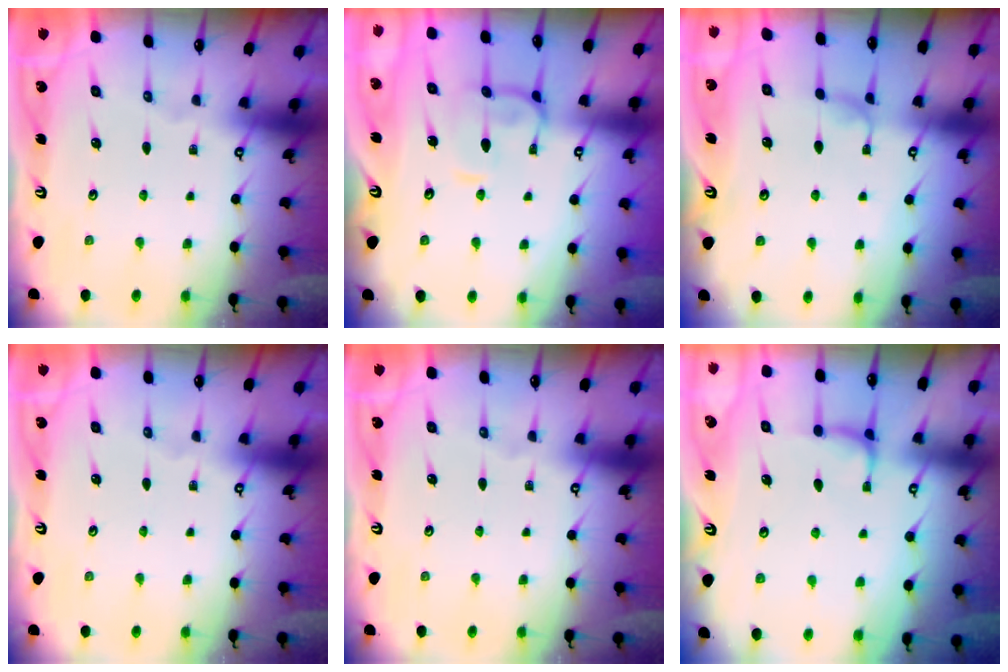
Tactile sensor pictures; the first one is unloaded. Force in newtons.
{"total": 2.9, "press": 2.8, "slide": 0.8}
{"total": 0.9, "press": 0.3, "slide": 0.8}
{"total": 0.0}
{"total": 0.0}
{"total": 1.2, "press": 1.0, "slide": 0.7}